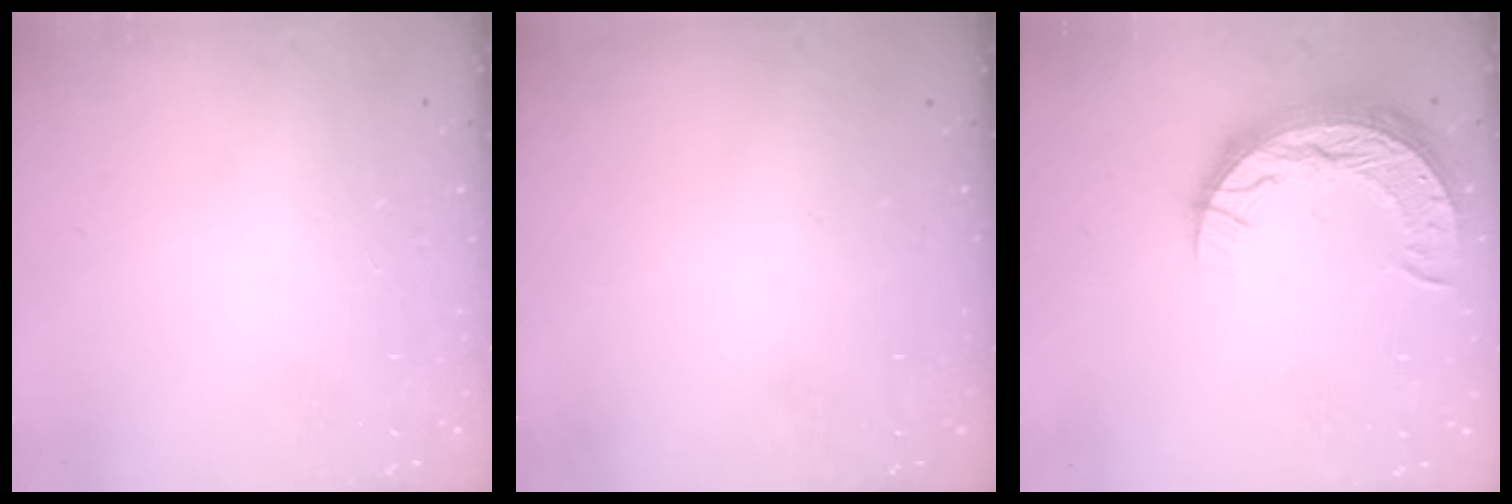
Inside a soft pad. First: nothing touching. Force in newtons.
{"total": 0.0}
{"total": 12.2, "press": 12.2, "slide": 0.9}